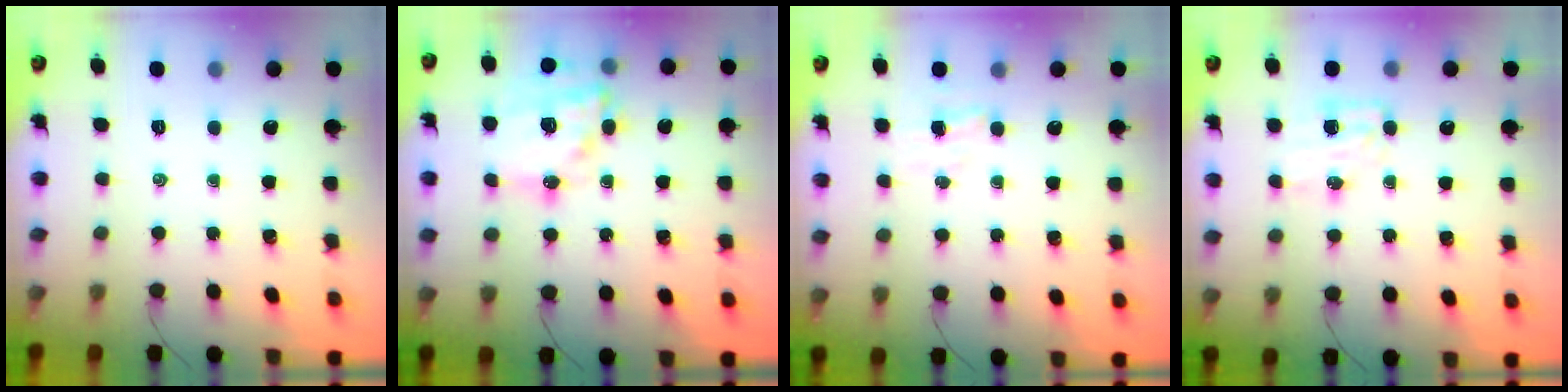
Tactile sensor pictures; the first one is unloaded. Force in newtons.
{"total": 17.7, "press": 17.3, "slide": 3.8}
{"total": 3.4, "press": 3.3, "slide": 0.9}
{"total": 5.1, "press": 5.0, "slide": 0.5}